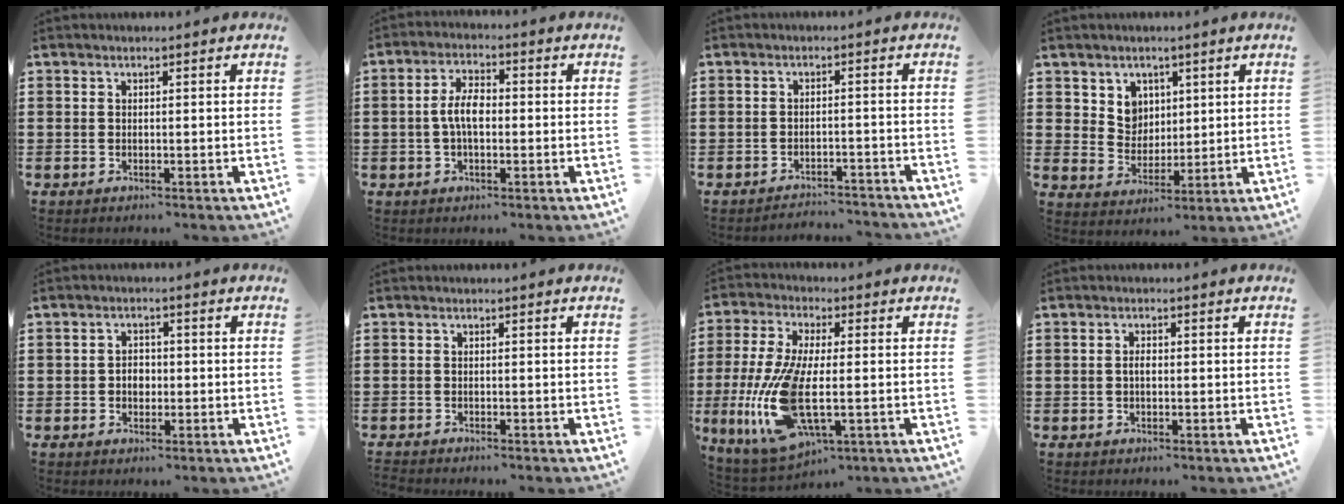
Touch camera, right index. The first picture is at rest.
{"total": 5.1, "force": [-0.5, 2.3, 4.5], "torque": [-0.096, 0.002, -0.013]}
{"total": 2.8, "force": [-2.8, 0.1, -0.2], "torque": [-0.005, -0.001, -0.059]}
{"total": 5.3, "force": [2.6, 4.5, 1.2], "torque": [-0.039, 0.007, 0.046]}
{"total": 2.4, "force": [-0.4, 1.8, 1.5], "torque": [-0.023, 0.002, -0.012]}
{"total": 0.9, "force": [-0.9, -0.1, -0.1], "torque": [0.001, -0.001, -0.019]}
{"total": 15.4, "force": [-2.7, 6.3, 13.8], "torque": [-0.313, -0.022, -0.045]}
{"total": 1.5, "force": [-0.2, 0.7, 1.4], "torque": [-0.026, 0.003, -0.005]}